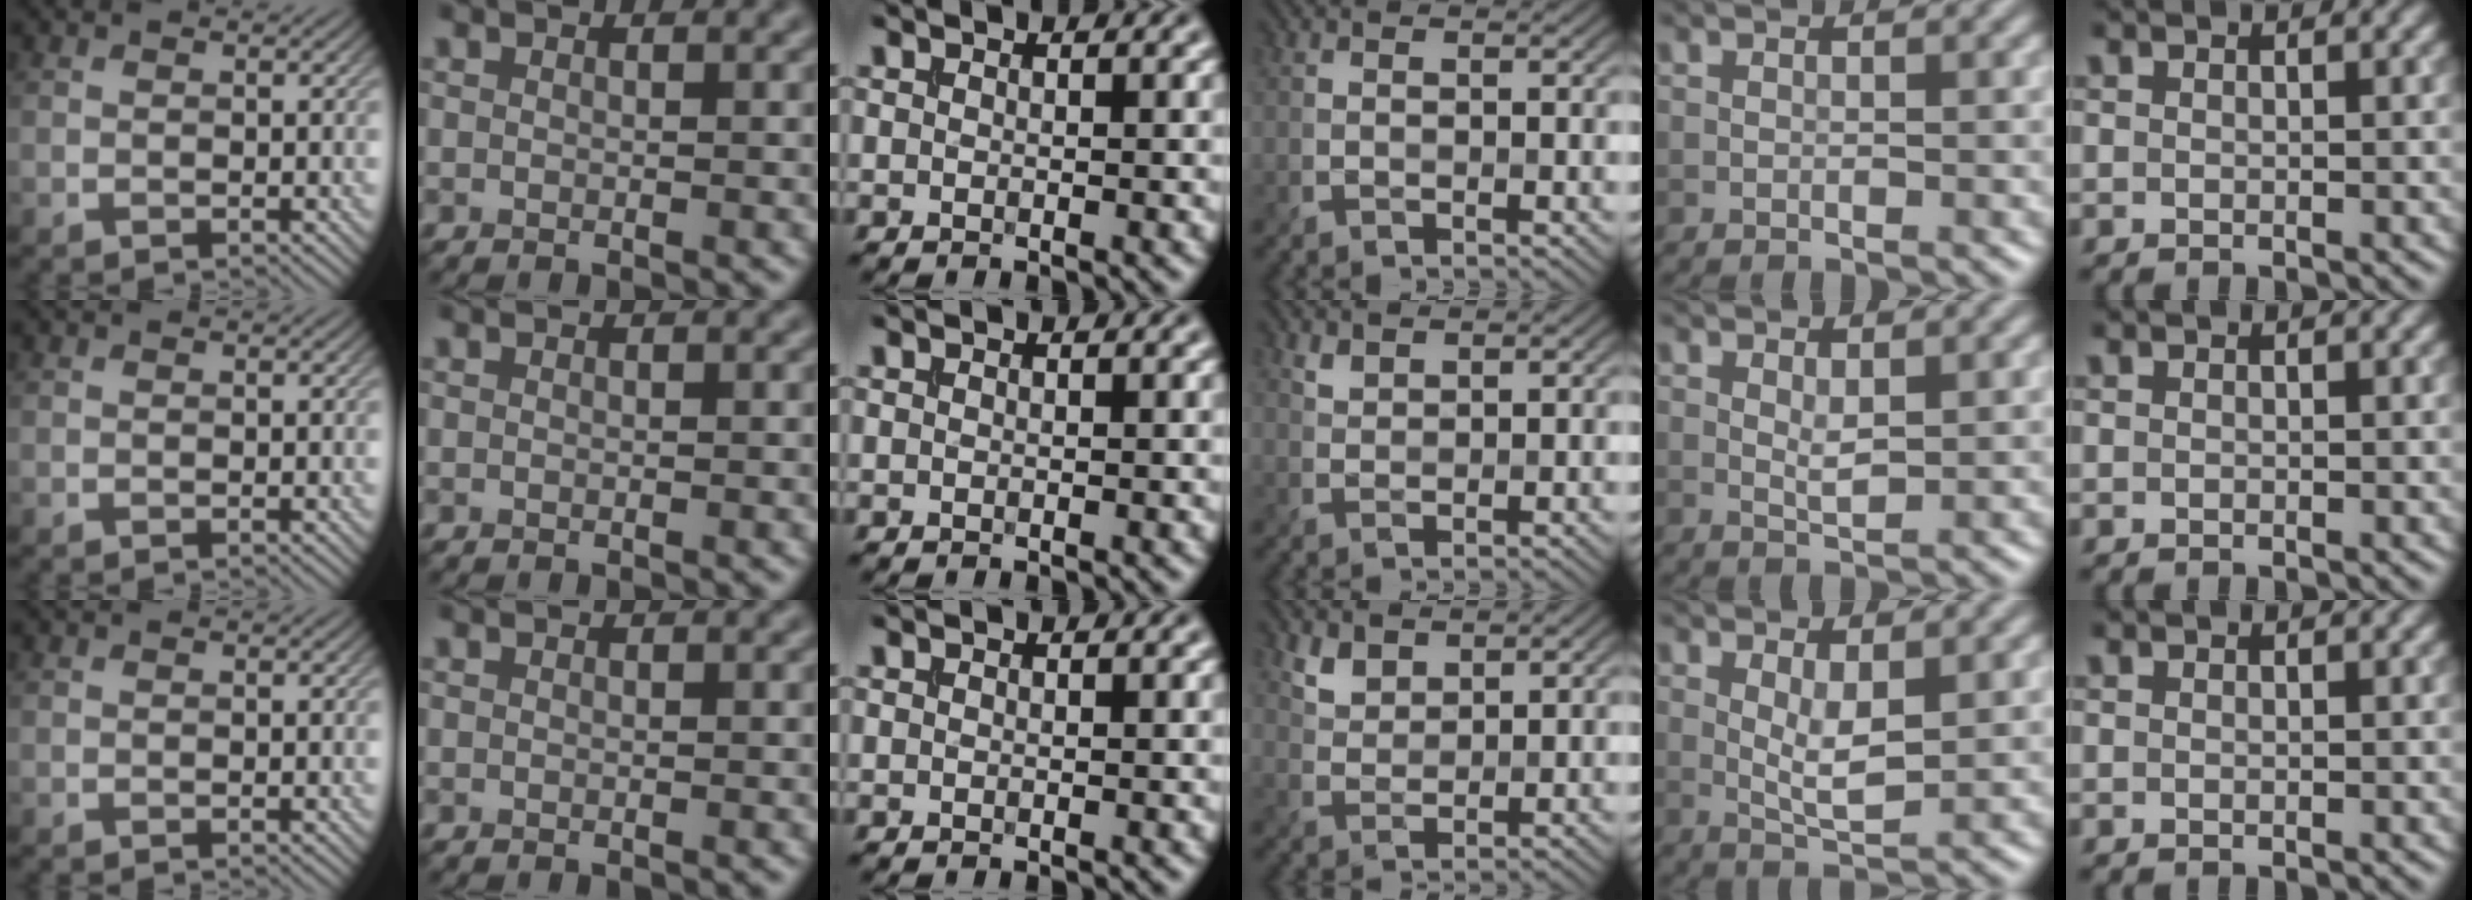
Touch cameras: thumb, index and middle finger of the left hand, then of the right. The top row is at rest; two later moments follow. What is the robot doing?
{"motion": "extract", "object": "file holder"}